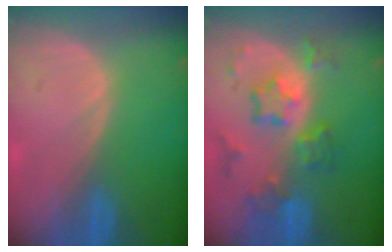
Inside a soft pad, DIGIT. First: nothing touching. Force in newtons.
{"total": 8.2, "press": 7.2, "slide": 3.9}